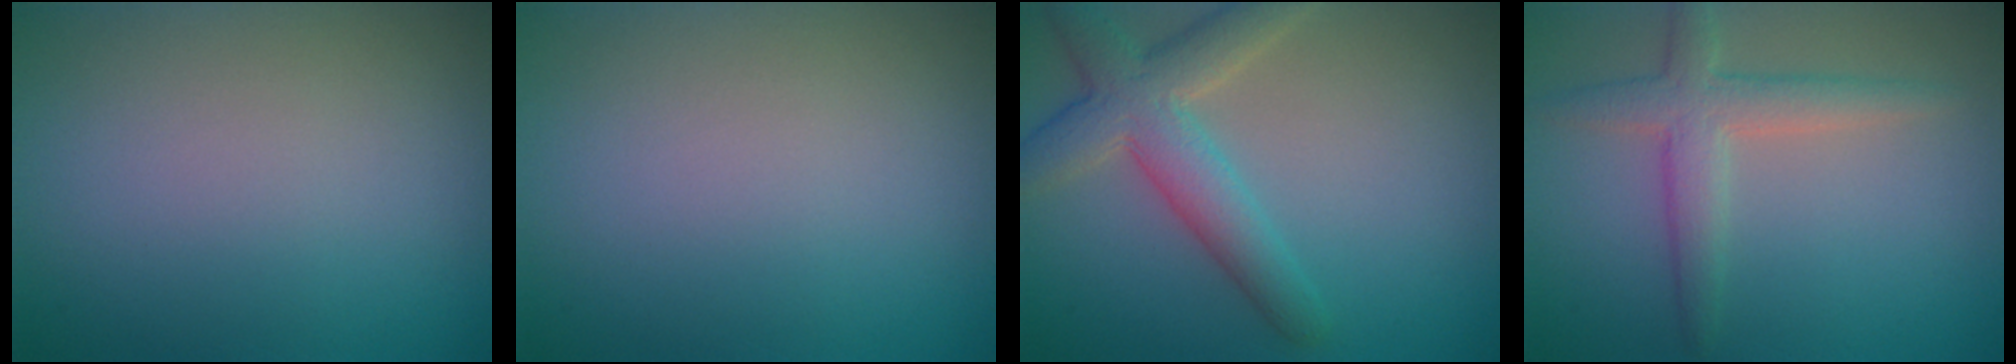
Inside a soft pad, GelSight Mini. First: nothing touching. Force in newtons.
{"total": 0.0}
{"total": 5.2, "press": 5.2, "slide": 0.4}
{"total": 3.4, "press": 3.4, "slide": 0.2}